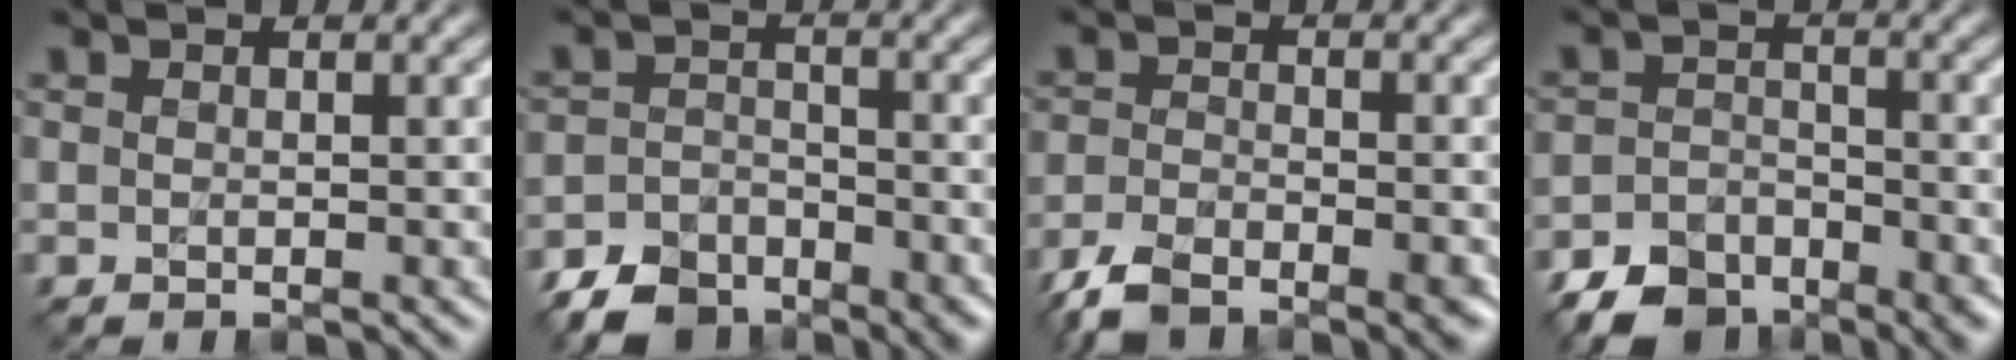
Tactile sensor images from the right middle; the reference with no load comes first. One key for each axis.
{"total": 6.2, "fx": -5.1, "fy": 3.1, "fz": 1.7, "tx": -0.023, "ty": -0.016, "tz": -0.081}
{"total": 6.5, "fx": -4.9, "fy": 2.4, "fz": 3.5, "tx": -0.059, "ty": -0.023, "tz": -0.089}
{"total": 6.4, "fx": -5.2, "fy": 3.3, "fz": 2.0, "tx": -0.029, "ty": -0.018, "tz": -0.083}